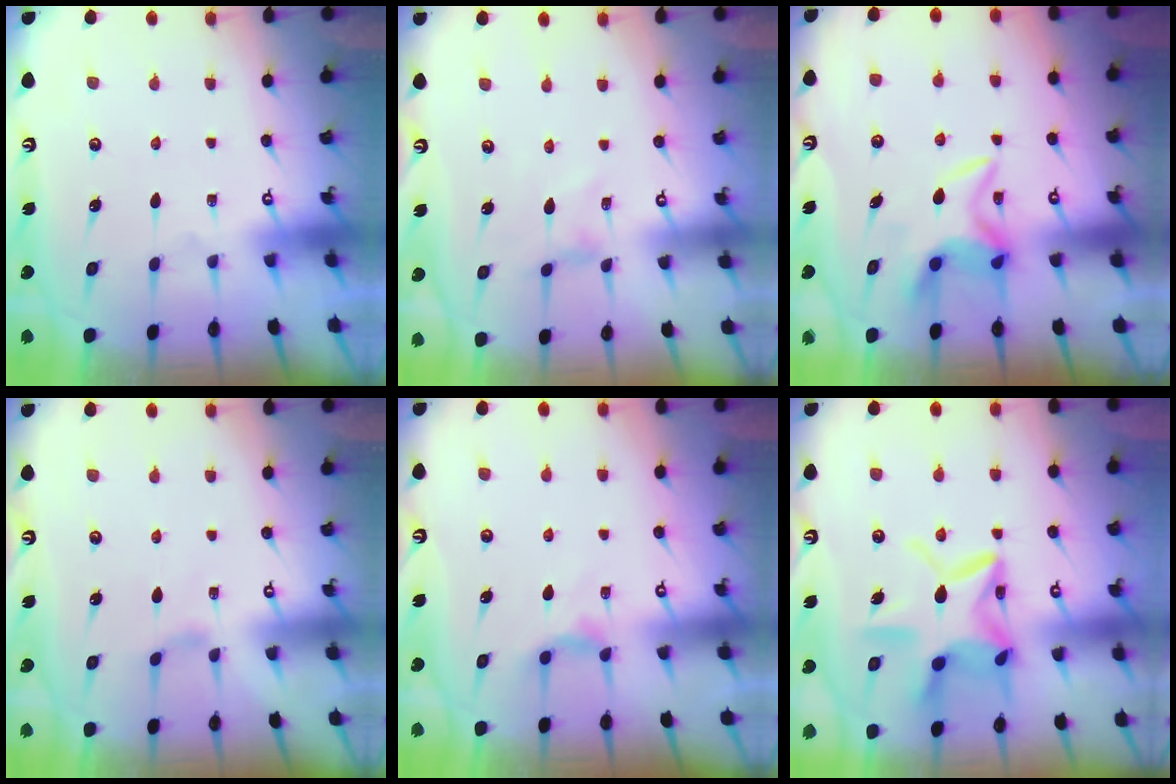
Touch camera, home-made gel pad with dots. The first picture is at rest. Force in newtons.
{"total": 1.0, "press": 1.0, "slide": 0.3}
{"total": 5.5, "press": 5.5, "slide": 0.4}
{"total": 1.9, "press": 1.8, "slide": 0.5}
{"total": 4.8, "press": 4.7, "slide": 0.7}
{"total": 15.8, "press": 15.7, "slide": 1.3}